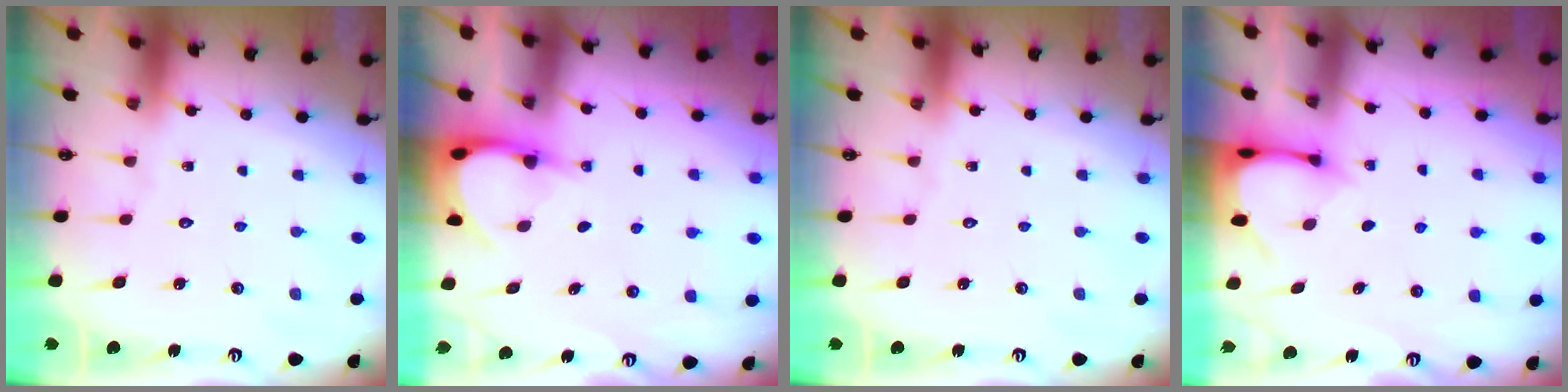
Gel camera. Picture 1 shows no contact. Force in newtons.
{"total": 3.8, "press": 3.8, "slide": 0.4}
{"total": 0.0}
{"total": 3.2, "press": 3.2, "slide": 0.3}